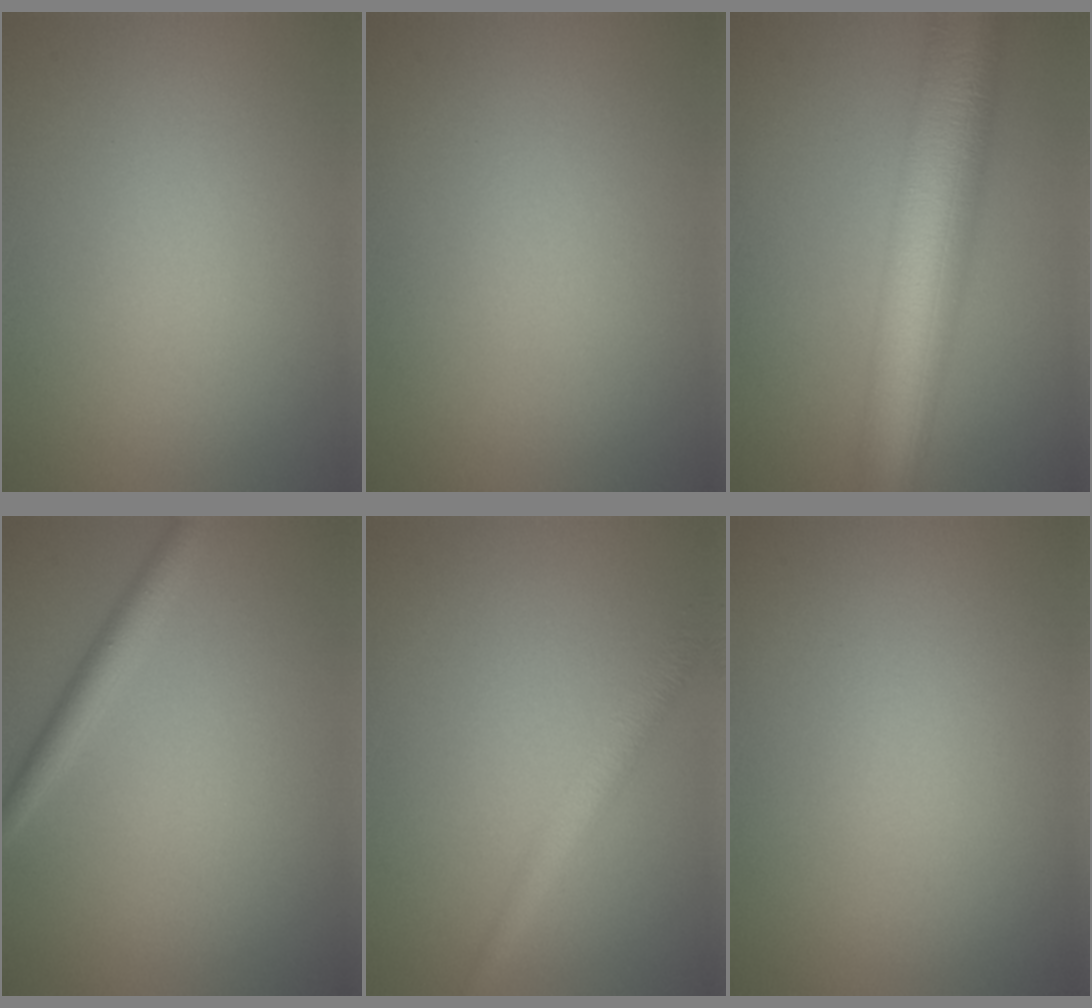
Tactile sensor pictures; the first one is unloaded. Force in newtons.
{"total": 0.0}
{"total": 10.8, "press": 10.8, "slide": 0.3}
{"total": 2.2, "press": 2.2, "slide": 0.1}
{"total": 2.9, "press": 2.9, "slide": 0.2}
{"total": 0.0}